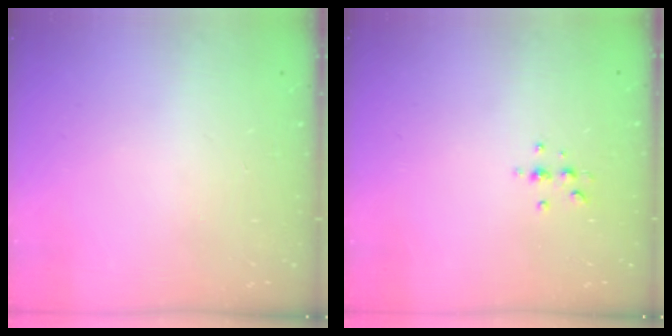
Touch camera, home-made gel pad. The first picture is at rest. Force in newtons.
{"total": 4.3, "press": 4.3, "slide": 0.6}